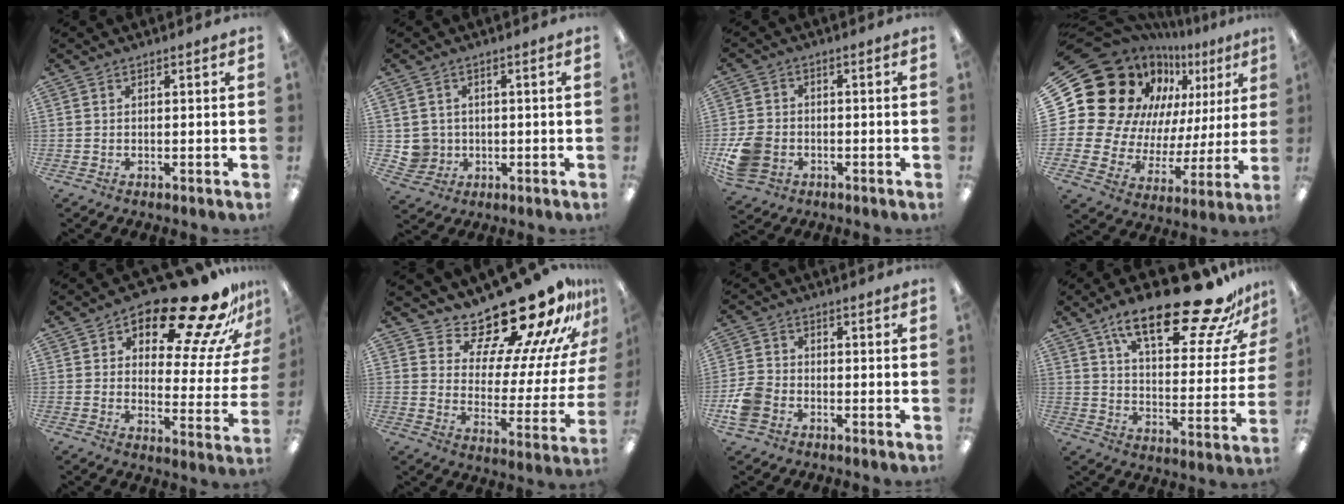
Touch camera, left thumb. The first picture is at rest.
{"total": 4.5, "force": [0.2, 4.5, 0.3], "torque": [-0.014, 0.006, 0.009]}
{"total": 9.0, "force": [-3.4, 6.9, 4.5], "torque": [-0.100, 0.017, -0.063]}
{"total": 22.6, "force": [12.4, 16.1, 9.9], "torque": [-0.189, -0.117, 0.261]}
{"total": 19.6, "force": [15.3, 6.1, 10.7], "torque": [-0.153, -0.116, 0.247]}
{"total": 20.2, "force": [17.5, 6.2, 7.9], "torque": [-0.107, -0.151, 0.288]}
{"total": 6.7, "force": [-3.1, 4.9, 3.3], "torque": [-0.070, 0.018, -0.056]}
{"total": 23.5, "force": [15.6, 7.3, 16.0], "torque": [-0.242, -0.096, 0.252]}